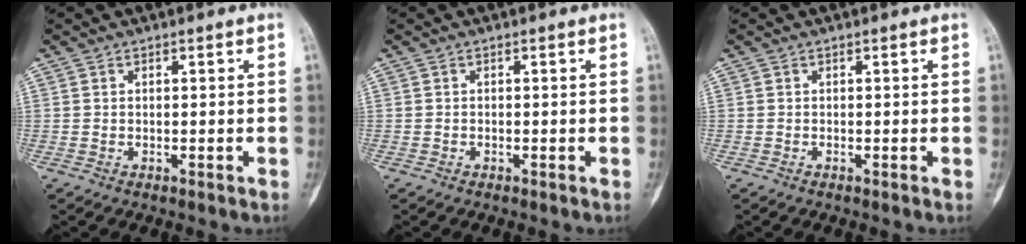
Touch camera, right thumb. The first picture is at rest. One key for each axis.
{"total": 0.0}
{"total": 0.0}